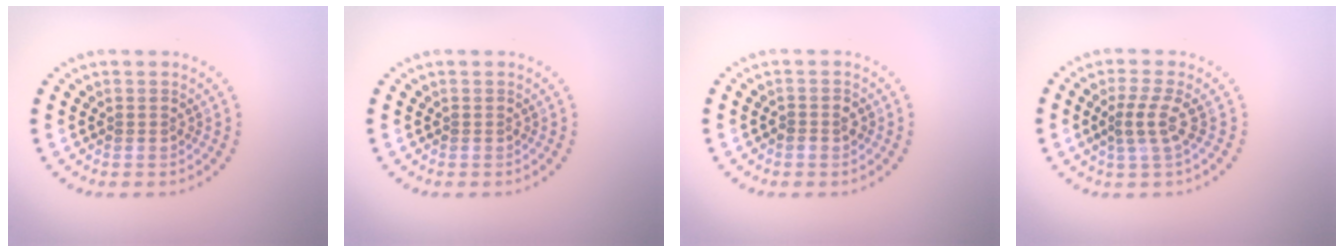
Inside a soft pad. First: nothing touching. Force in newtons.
{"total": 0.0}
{"total": 1.1, "press": 1.0, "slide": 0.4}
{"total": 2.5, "press": 1.8, "slide": 1.7}